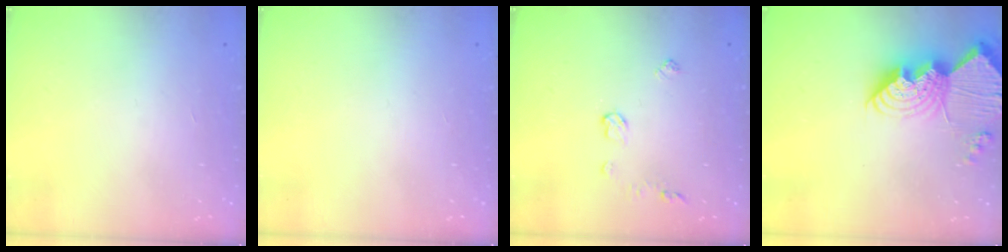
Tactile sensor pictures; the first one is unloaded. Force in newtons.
{"total": 0.0}
{"total": 6.1, "press": 6.1, "slide": 0.7}
{"total": 21.2, "press": 21.1, "slide": 2.0}